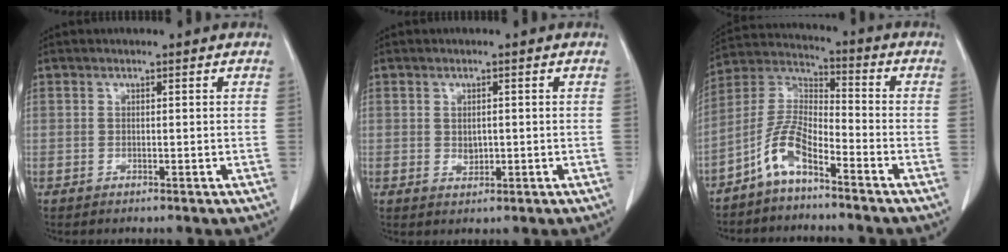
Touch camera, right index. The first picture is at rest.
{"total": 1.7, "force": [0.0, 1.1, 1.3], "torque": [-0.022, -0.004, 0.006]}
{"total": 7.8, "force": [-5.1, 2.0, 5.5], "torque": [-0.127, 0.012, -0.106]}